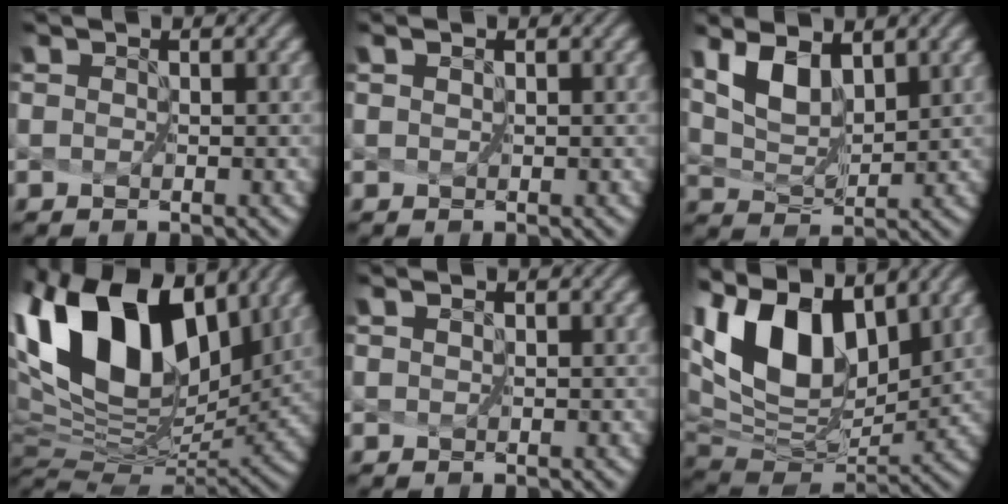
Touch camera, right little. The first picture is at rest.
{"total": 0.0}
{"total": 3.0, "force": [2.3, 0.8, 1.7], "torque": [-0.042, -0.010, 0.052]}
{"total": 14.9, "force": [7.3, 7.9, 10.3], "torque": [-0.212, 0.039, 0.138]}
{"total": 0.0}
{"total": 12.3, "force": [5.5, 6.7, 8.7], "torque": [-0.181, 0.021, 0.109]}